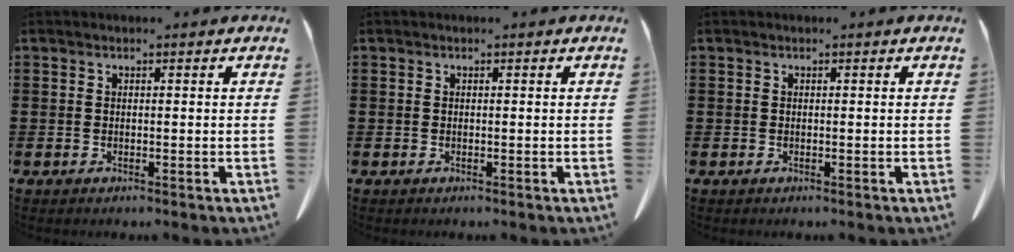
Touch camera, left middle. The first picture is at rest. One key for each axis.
{"total": 0.0}
{"total": 0.0}